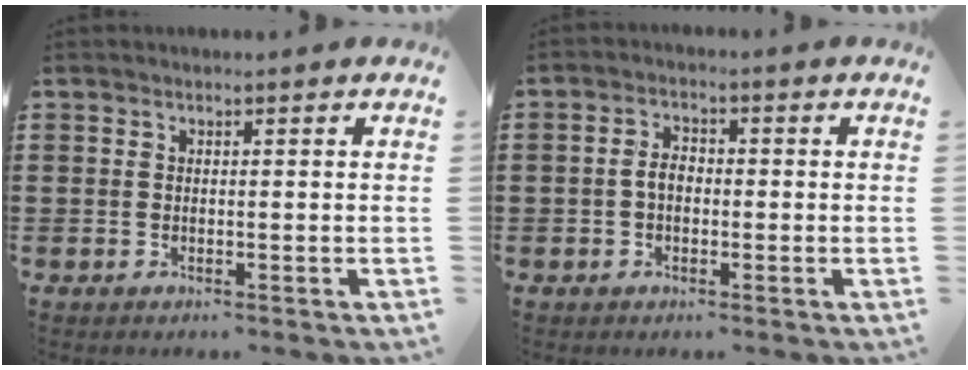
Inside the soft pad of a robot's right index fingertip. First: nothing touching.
{"total": 2.9, "force": [-0.5, 1.7, 2.2], "torque": [-0.050, 0.002, -0.013]}